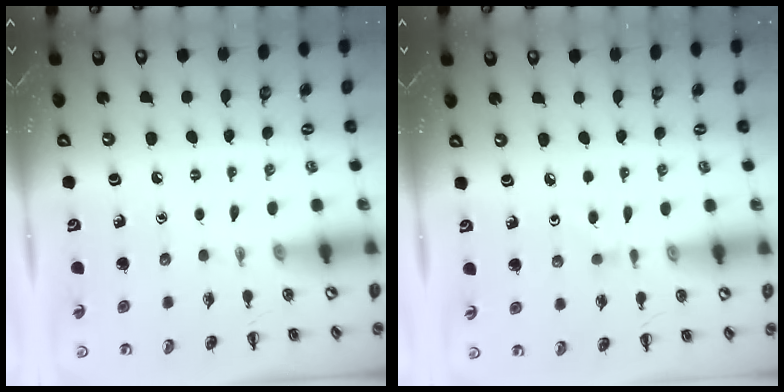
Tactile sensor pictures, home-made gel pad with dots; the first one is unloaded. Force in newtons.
{"total": 2.0, "press": 1.8, "slide": 0.8}